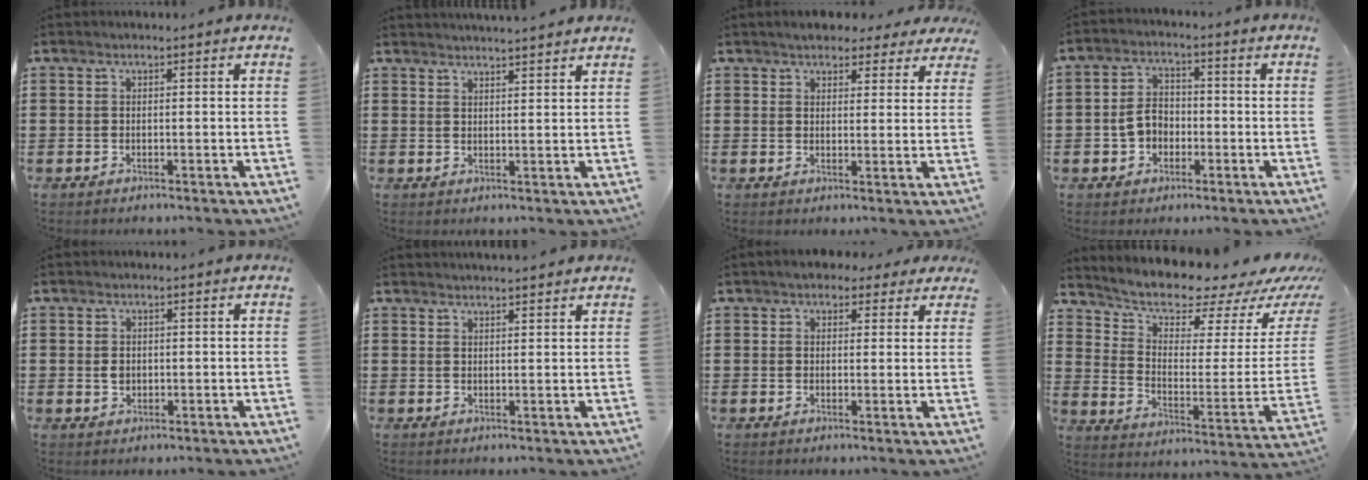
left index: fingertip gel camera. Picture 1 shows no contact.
{"total": 2.4, "force": [2.3, -0.5, 0.1], "torque": [-0.008, -0.008, 0.044]}
{"total": 4.1, "force": [3.8, 1.2, 1.0], "torque": [-0.024, -0.004, 0.071]}
{"total": 4.5, "force": [-1.3, 3.4, 2.6], "torque": [-0.060, 0.007, -0.029]}
{"total": 1.5, "force": [0.1, 1.2, 0.9], "torque": [-0.021, 0.007, 0.000]}
{"total": 1.8, "force": [1.8, -0.2, 0.1], "torque": [-0.007, 0.001, 0.035]}
{"total": 3.0, "force": [2.2, 1.6, 1.0], "torque": [-0.022, 0.004, 0.039]}
{"total": 6.2, "force": [5.7, 1.9, 1.4], "torque": [-0.051, -0.062, 0.094]}